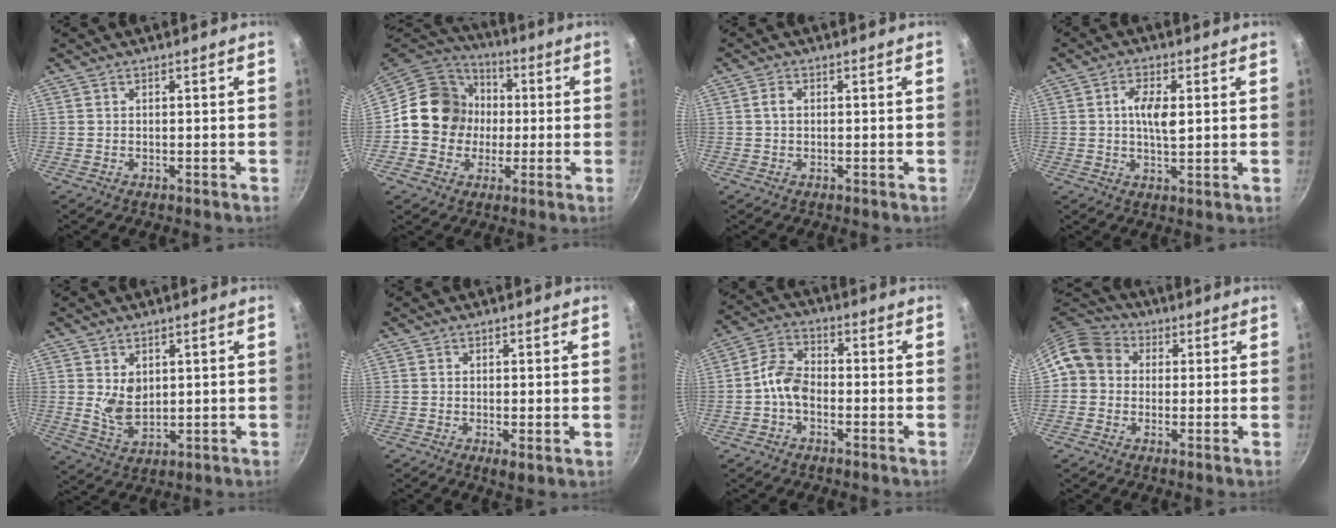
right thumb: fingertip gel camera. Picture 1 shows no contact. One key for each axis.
{"total": 15.4, "fx": 0.1, "fy": 13.8, "fz": 6.8, "tx": -0.085, "ty": 0.031, "tz": -0.011}
{"total": 1.7, "fx": 0.1, "fy": 1.2, "fz": 1.2, "tx": -0.020, "ty": 0.006, "tz": 0.000}
{"total": 6.0, "fx": 1.1, "fy": 2.6, "fz": 5.3, "tx": -0.091, "ty": -0.001, "tz": 0.016}
{"total": 6.0, "fx": 1.4, "fy": 4.1, "fz": 4.2, "tx": -0.067, "ty": -0.020, "tz": 0.036}
{"total": 2.1, "fx": -0.1, "fy": 0.9, "fz": 1.9, "tx": -0.031, "ty": -0.008, "tz": -0.001}
{"total": 6.5, "fx": -2.0, "fy": 4.2, "fz": 4.5, "tx": -0.078, "ty": 0.033, "tz": -0.050}
{"total": 8.8, "fx": 1.2, "fy": 7.7, "fz": 4.1, "tx": -0.046, "ty": 0.020, "tz": 0.001}